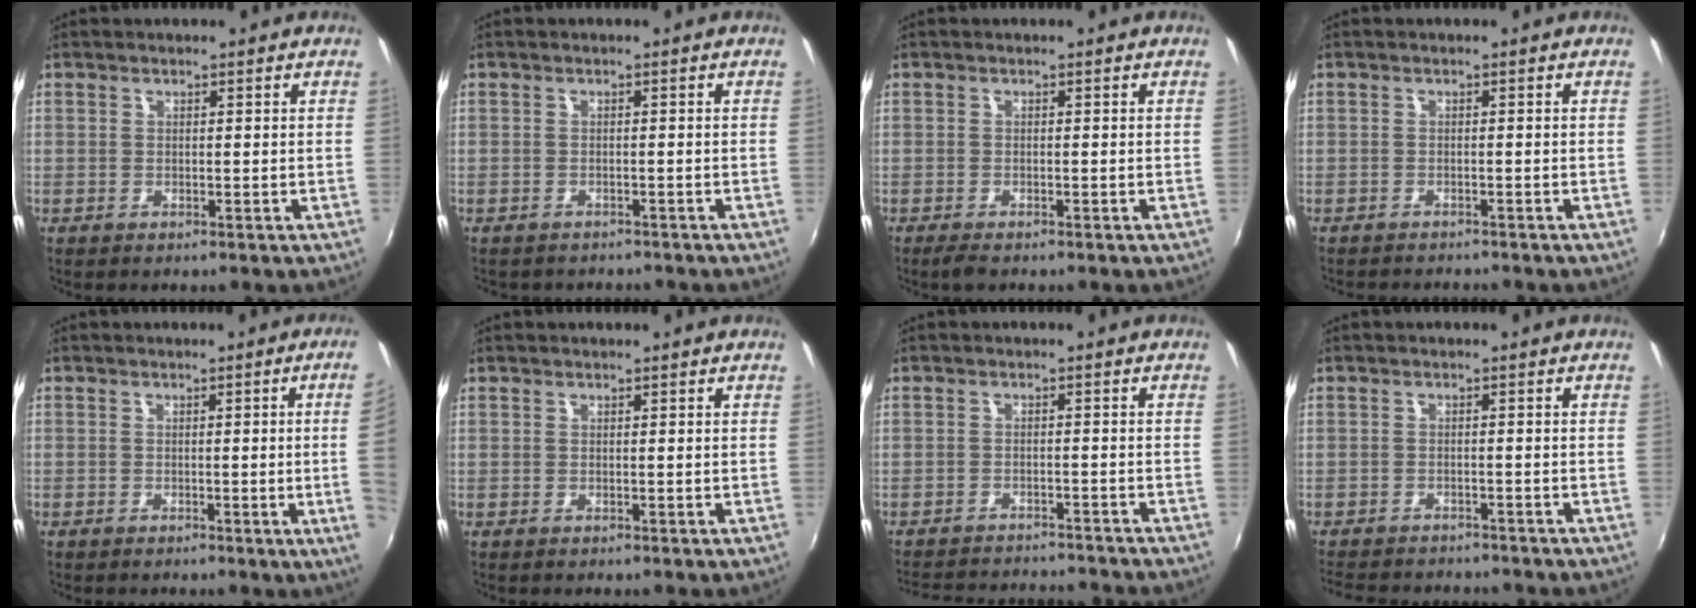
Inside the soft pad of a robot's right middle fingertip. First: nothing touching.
{"total": 3.7, "force": [-3.3, 1.1, 1.0], "torque": [-0.029, -0.019, -0.043]}
{"total": 2.1, "force": [-1.7, 0.4, 1.1], "torque": [-0.024, -0.007, -0.029]}
{"total": 4.3, "force": [-4.0, 0.5, 1.3], "torque": [-0.035, -0.018, -0.060]}
{"total": 6.1, "force": [-0.2, -1.8, 5.8], "torque": [-0.083, -0.015, 0.000]}
{"total": 0.0}
{"total": 16.0, "force": [-14.6, 2.8, 5.8], "torque": [-0.117, -0.013, -0.202]}
{"total": 12.4, "force": [-11.2, 2.9, 4.6], "torque": [-0.105, -0.026, -0.163]}